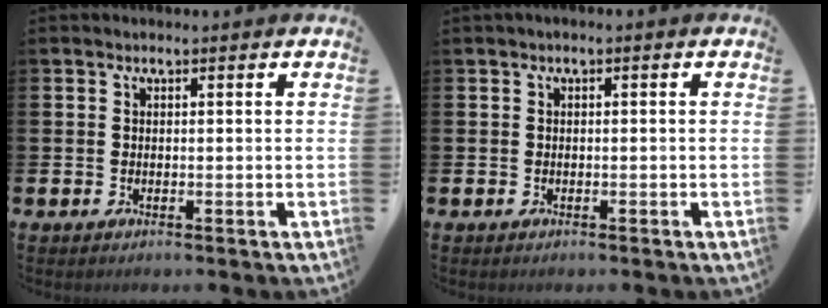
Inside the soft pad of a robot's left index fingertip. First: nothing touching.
{"total": 0.5, "force": [-0.4, 0.1, 0.3], "torque": [-0.013, 0.001, -0.005]}